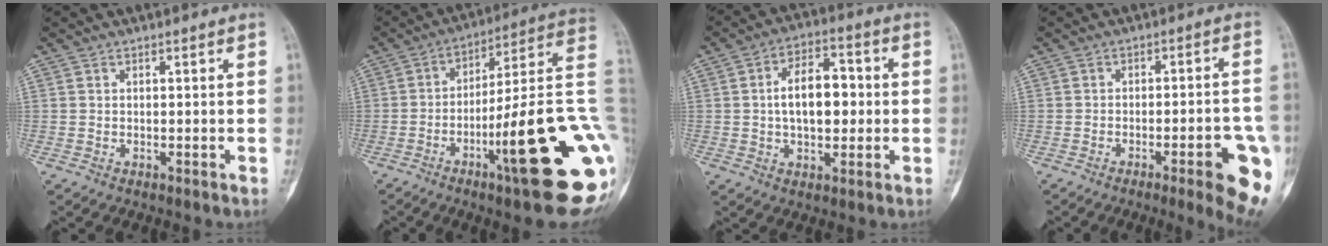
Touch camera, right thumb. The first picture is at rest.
{"total": 24.7, "force": [-7.2, 3.8, 23.3], "torque": [-0.262, 0.026, -0.103]}
{"total": 11.0, "force": [0.4, 6.3, 9.0], "torque": [-0.125, 0.018, 0.003]}
{"total": 11.5, "force": [-4.8, 2.2, 10.2], "torque": [-0.118, 0.016, -0.054]}